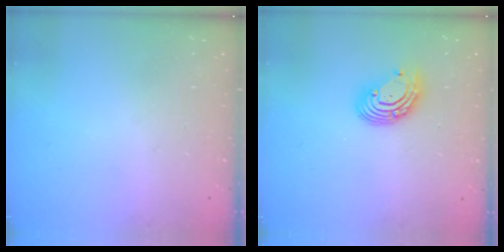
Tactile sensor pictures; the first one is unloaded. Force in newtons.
{"total": 8.9, "press": 8.8, "slide": 0.8}